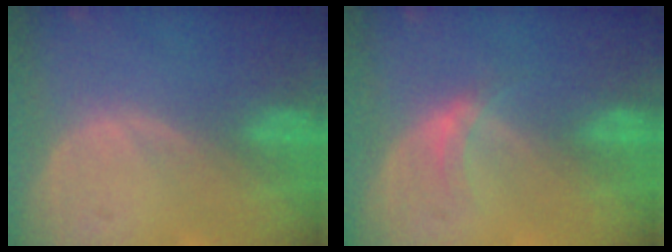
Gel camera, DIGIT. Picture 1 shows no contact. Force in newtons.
{"total": 2.6, "press": 2.2, "slide": 1.4}